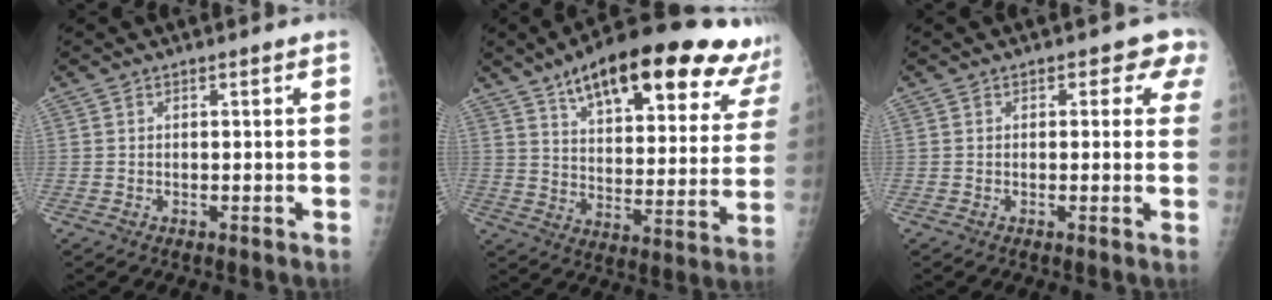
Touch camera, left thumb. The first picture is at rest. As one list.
[{"total": 27.7, "force": [18.4, 9.3, 18.5], "torque": [-0.234, -0.045, 0.256]}, {"total": 3.9, "force": [1.9, 2.5, 2.2], "torque": [0.015, -0.002, 0.010]}]